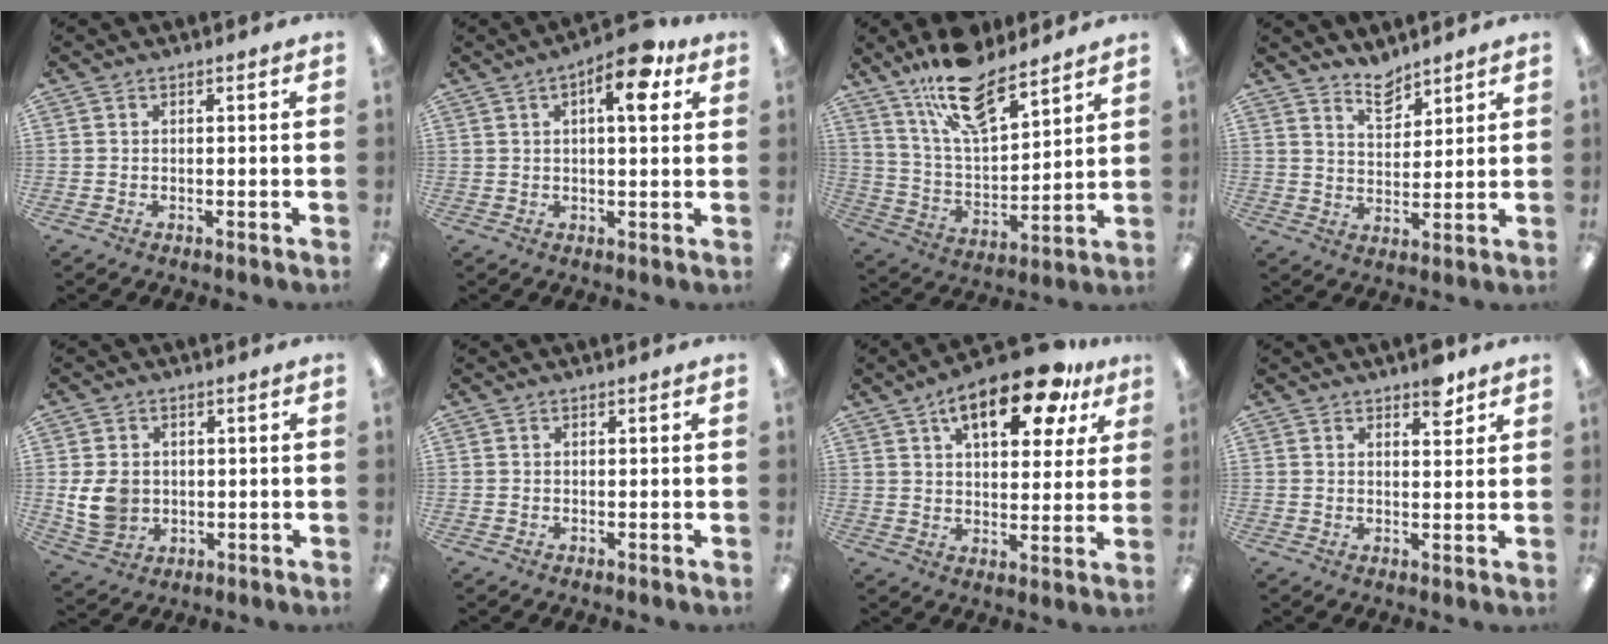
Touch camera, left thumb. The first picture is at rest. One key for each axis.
{"total": 9.9, "fx": 4.7, "fy": 3.7, "fz": 7.9, "tx": -0.103, "ty": -0.017, "tz": 0.070}
{"total": 17.2, "fx": 12.6, "fy": 6.6, "fz": 9.6, "tx": -0.179, "ty": -0.059, "tz": 0.221}
{"total": 6.9, "fx": 6.0, "fy": 2.9, "fz": 1.9, "tx": -0.023, "ty": -0.040, "tz": 0.108}
{"total": 7.9, "fx": 0.1, "fy": 6.7, "fz": 4.2, "tx": -0.091, "ty": 0.005, "tz": 0.003}
{"total": 0.0}
{"total": 17.1, "fx": 9.8, "fy": 7.1, "fz": 12.1, "tx": -0.170, "ty": -0.039, "tz": 0.155}
{"total": 5.0, "fx": 3.6, "fy": 2.1, "fz": 2.7, "tx": -0.020, "ty": -0.018, "tz": 0.058}